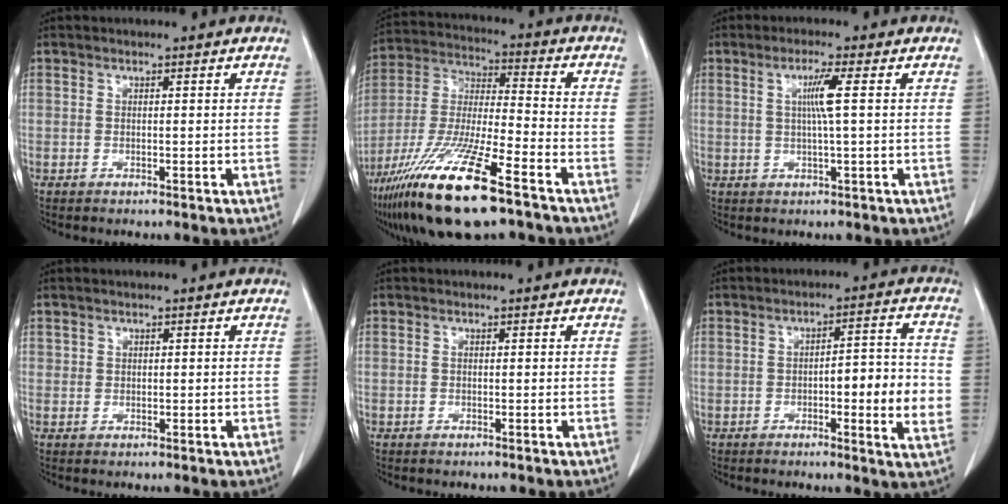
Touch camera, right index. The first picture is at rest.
{"total": 19.8, "force": [-11.9, 2.7, 15.5], "torque": [-0.327, -0.045, -0.219]}
{"total": 4.1, "force": [0.8, -0.7, 3.9], "torque": [-0.074, -0.001, 0.014]}
{"total": 0.7, "force": [0.4, 0.6, 0.1], "torque": [0.005, -0.001, 0.004]}
{"total": 0.0}
{"total": 9.4, "force": [-1.3, 1.4, 9.2], "torque": [-0.117, 0.008, -0.020]}